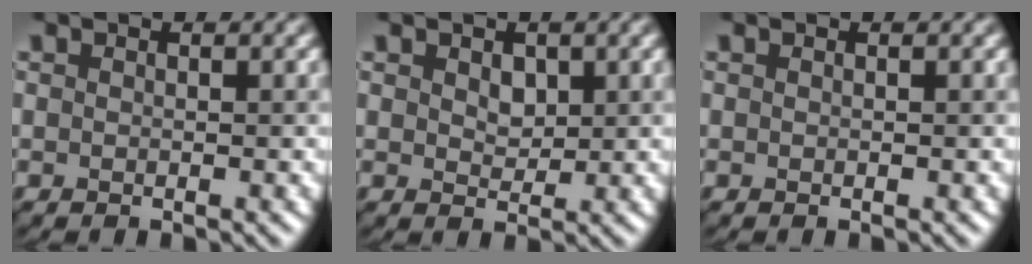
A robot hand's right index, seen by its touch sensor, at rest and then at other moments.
{"total": 1.7, "force": [0.6, 1.2, 1.0], "torque": [-0.019, -0.003, 0.013]}
{"total": 0.0}